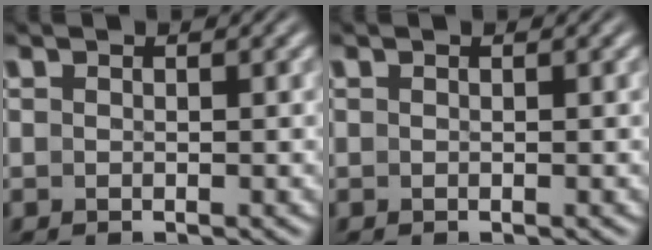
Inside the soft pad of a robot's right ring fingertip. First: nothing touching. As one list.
[{"total": 0.0}]